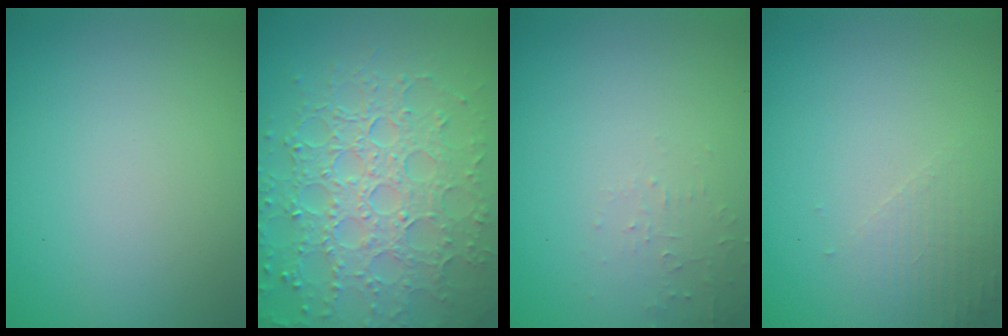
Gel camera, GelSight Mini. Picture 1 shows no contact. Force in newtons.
{"total": 8.0, "press": 5.7, "slide": 5.6}
{"total": 1.2, "press": 1.2, "slide": 0.3}
{"total": 1.6, "press": 1.6, "slide": 0.4}